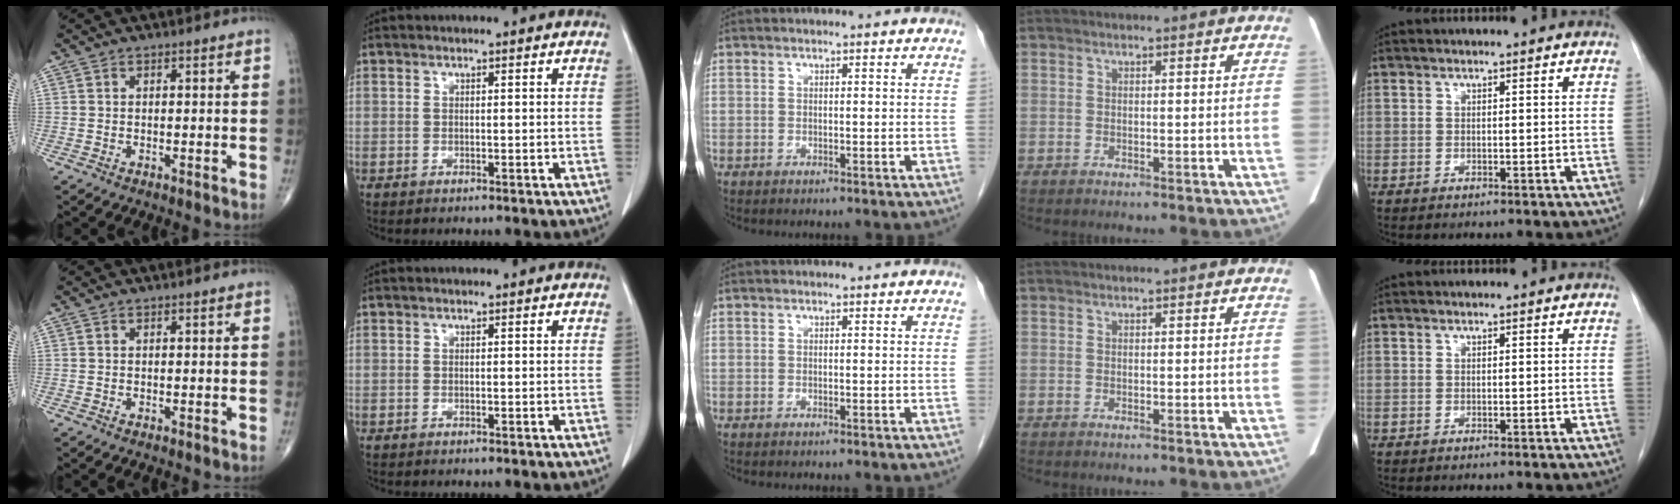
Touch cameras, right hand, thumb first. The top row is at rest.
{}